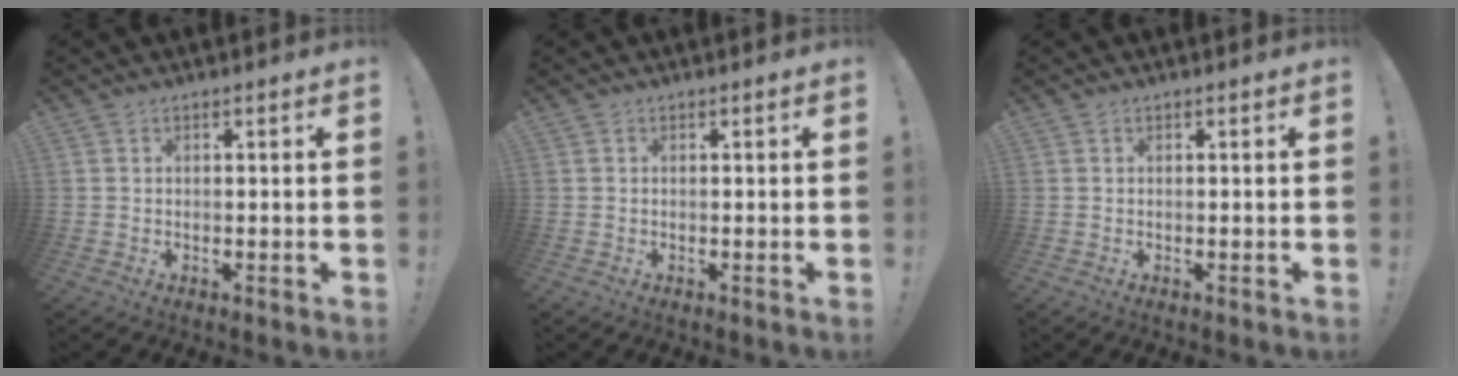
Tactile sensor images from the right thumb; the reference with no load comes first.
{"total": 0.0}
{"total": 0.0}